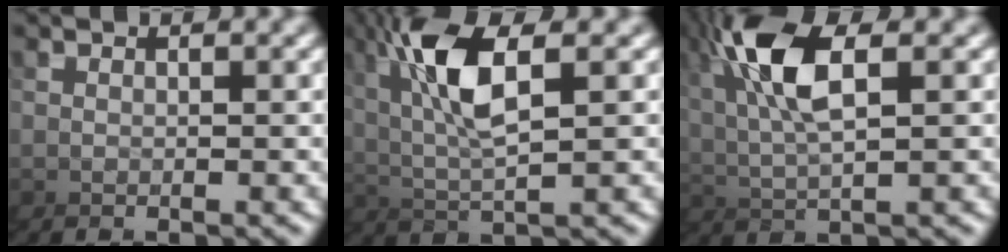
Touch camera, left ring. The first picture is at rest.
{"total": 6.1, "force": [3.2, 0.7, 5.1], "torque": [-0.148, 0.035, 0.046]}
{"total": 6.3, "force": [2.7, 2.0, 5.3], "torque": [-0.158, 0.016, 0.044]}